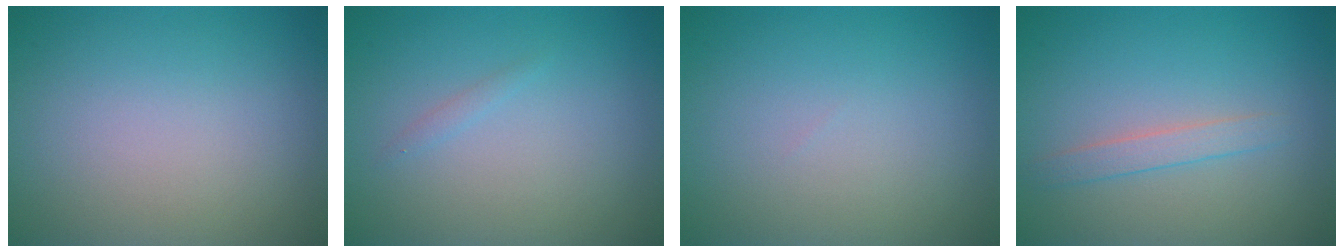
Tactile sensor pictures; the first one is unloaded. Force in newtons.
{"total": 1.1, "press": 1.1, "slide": 0.2}
{"total": 0.0}
{"total": 1.6, "press": 1.6, "slide": 0.1}